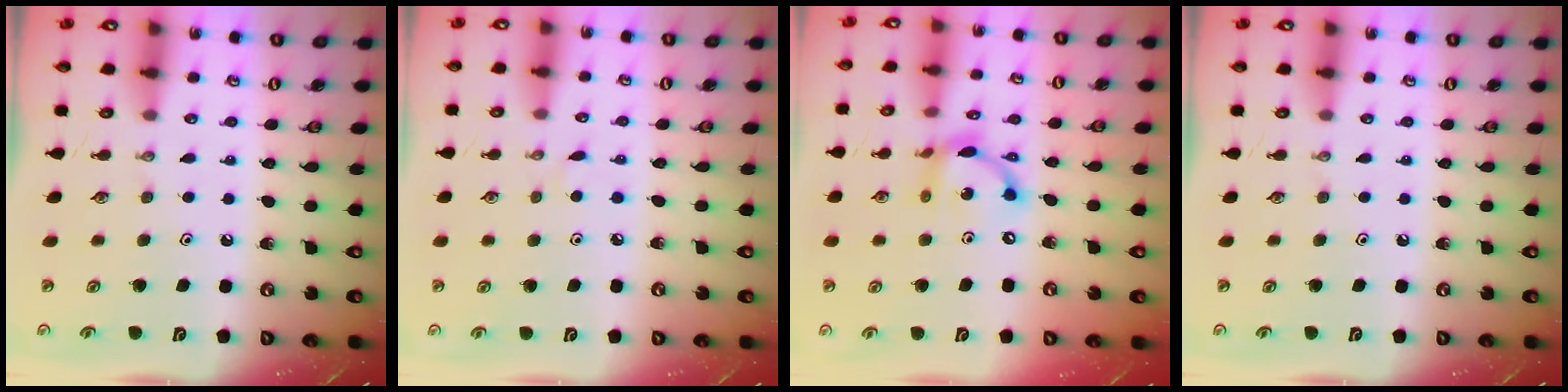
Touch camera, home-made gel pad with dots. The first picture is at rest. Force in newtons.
{"total": 2.1, "press": 2.1, "slide": 0.3}
{"total": 12.2, "press": 12.2, "slide": 0.6}
{"total": 0.0}